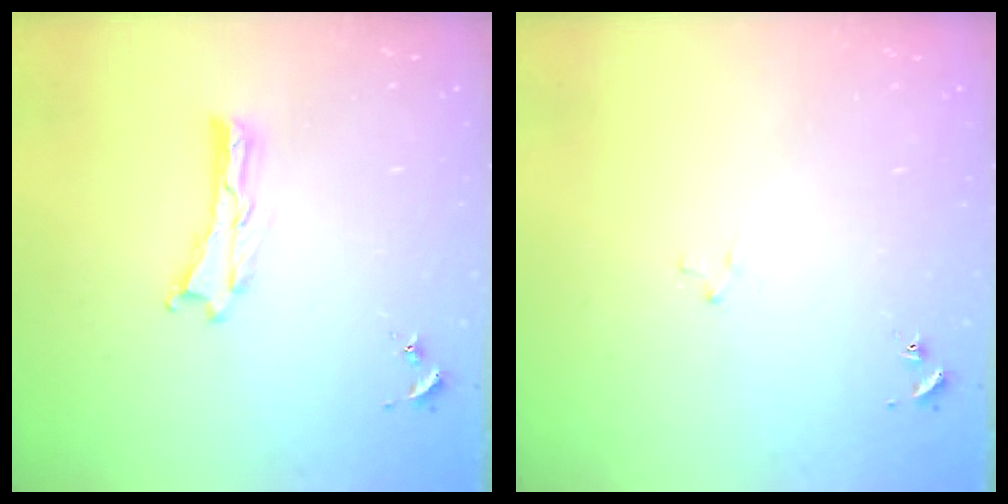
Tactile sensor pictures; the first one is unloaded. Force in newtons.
{"total": 1.5, "press": 1.5, "slide": 0.2}